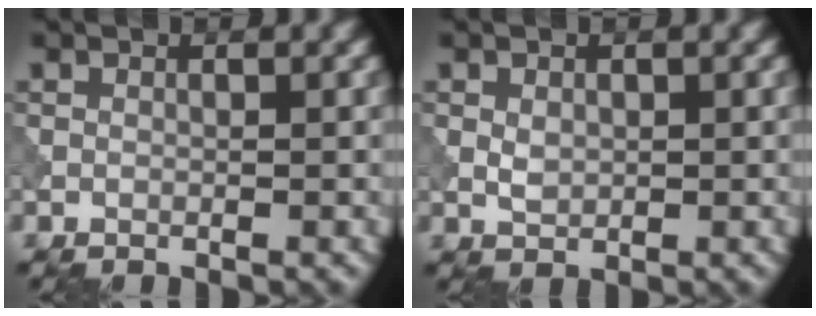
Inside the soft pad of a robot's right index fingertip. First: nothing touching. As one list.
[{"total": 1.4, "force": [0.2, 1.1, 1.0], "torque": [-0.019, -0.001, 0.004]}]